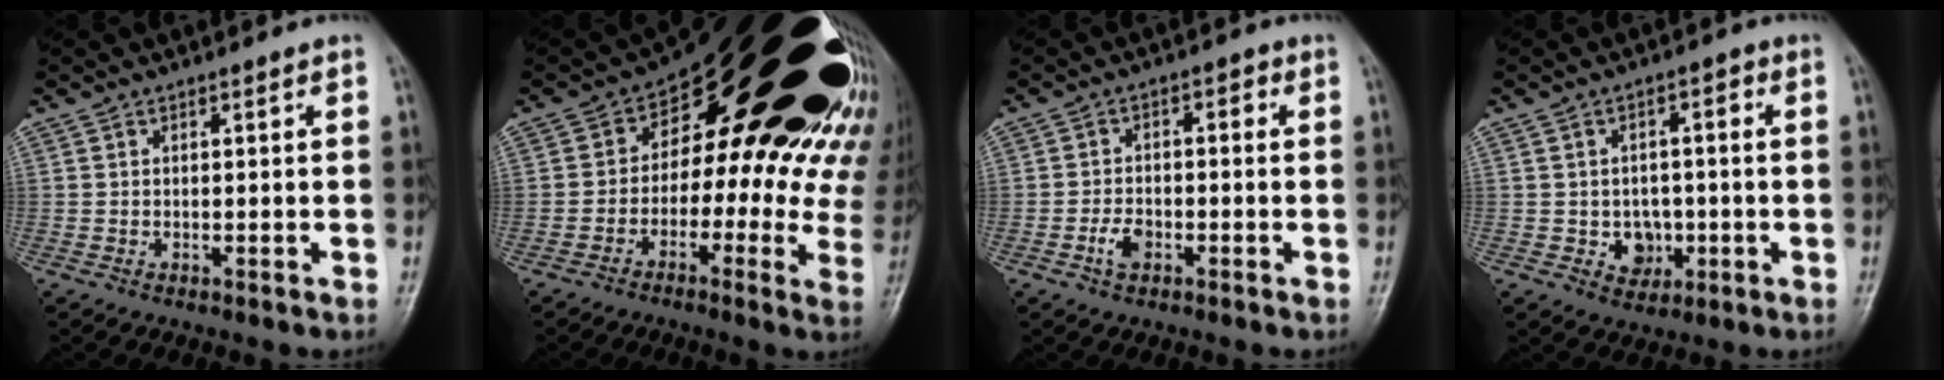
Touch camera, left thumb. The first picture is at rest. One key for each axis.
{"total": 31.4, "fx": 9.1, "fy": 15.6, "fz": 25.7, "tx": -0.236, "ty": 0.066, "tz": 0.143}
{"total": 4.6, "fx": -1.8, "fy": 3.0, "fz": 3.0, "tx": -0.042, "ty": 0.022, "tz": -0.035}
{"total": 6.2, "fx": -1.3, "fy": 5.2, "fz": 3.2, "tx": -0.009, "ty": 0.013, "tz": -0.015}